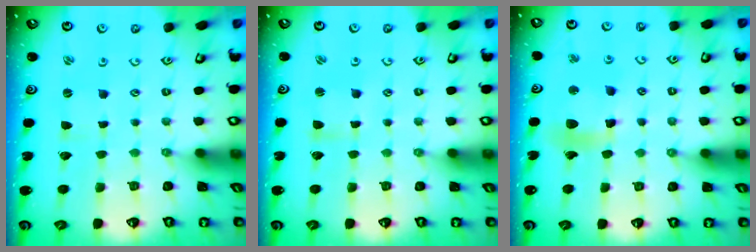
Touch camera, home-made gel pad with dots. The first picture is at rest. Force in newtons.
{"total": 2.2, "press": 2.2, "slide": 0.3}
{"total": 11.8, "press": 11.7, "slide": 1.4}